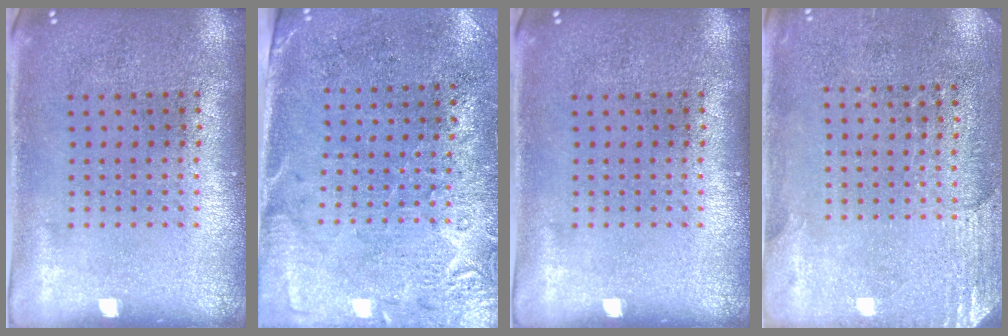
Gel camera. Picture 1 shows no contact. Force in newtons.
{"total": 2.7, "press": 2.4, "slide": 1.4}
{"total": 0.0}
{"total": 2.8, "press": 2.5, "slide": 1.3}